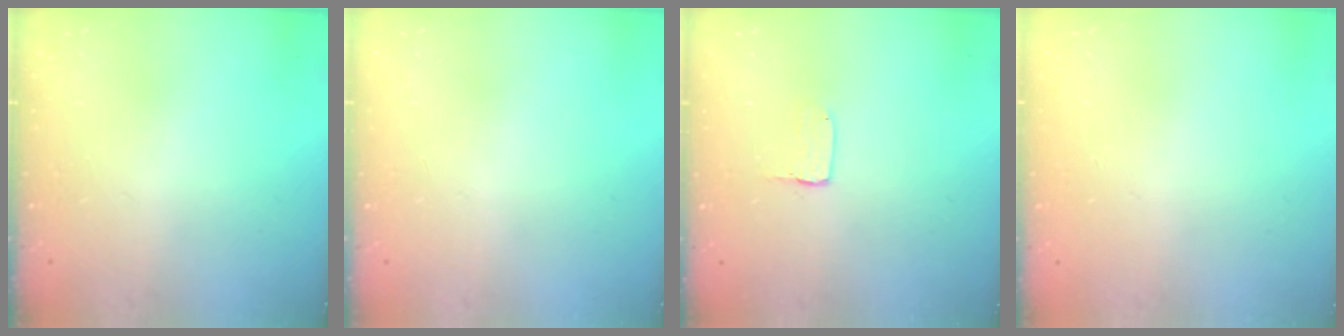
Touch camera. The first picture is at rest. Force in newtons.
{"total": 0.0}
{"total": 2.0, "press": 2.0, "slide": 0.0}
{"total": 0.8, "press": 0.4, "slide": 0.7}